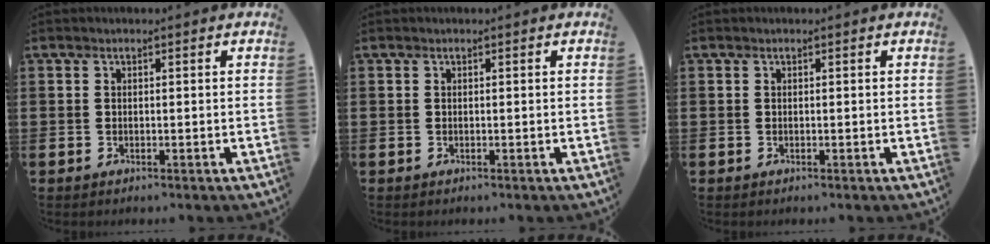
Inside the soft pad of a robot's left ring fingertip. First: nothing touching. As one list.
[{"total": 0.0}, {"total": 0.0}]